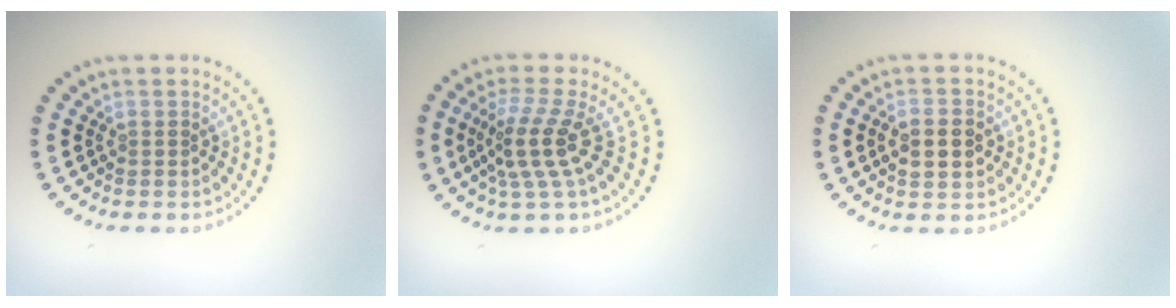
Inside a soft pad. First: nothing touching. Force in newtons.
{"total": 3.6, "press": 2.6, "slide": 2.5}
{"total": 3.8, "press": 3.8, "slide": 0.2}